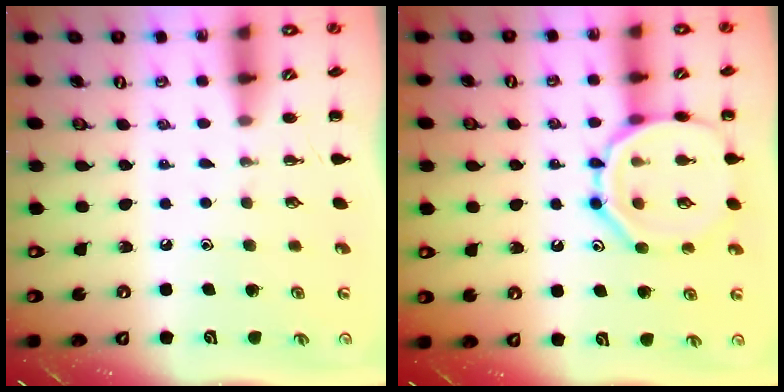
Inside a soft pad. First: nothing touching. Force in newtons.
{"total": 13.5, "press": 13.4, "slide": 1.2}